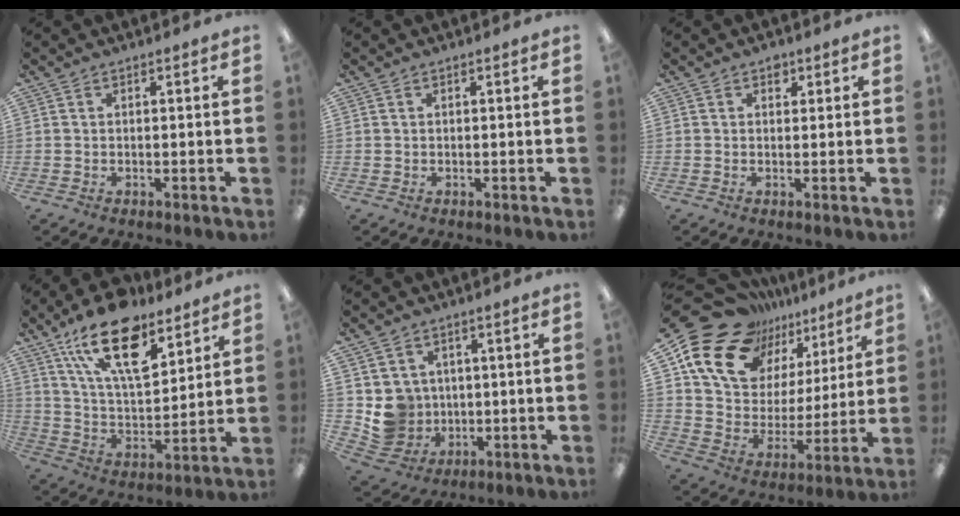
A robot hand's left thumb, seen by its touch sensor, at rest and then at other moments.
{"total": 0.0}
{"total": 2.0, "force": [1.2, 1.4, 0.8], "torque": [0.000, -0.003, 0.017]}
{"total": 20.6, "force": [13.1, 8.9, 13.2], "torque": [-0.229, -0.059, 0.227]}
{"total": 7.5, "force": [1.2, 7.4, 0.8], "torque": [-0.040, -0.009, 0.035]}
{"total": 20.0, "force": [13.7, 12.4, 7.6], "torque": [-0.152, -0.086, 0.257]}